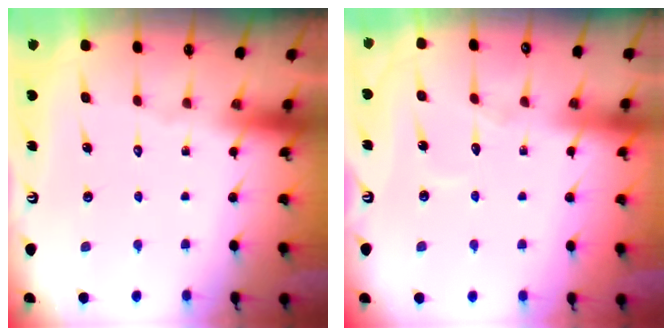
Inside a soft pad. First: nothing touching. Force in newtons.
{"total": 3.0, "press": 3.0, "slide": 0.3}